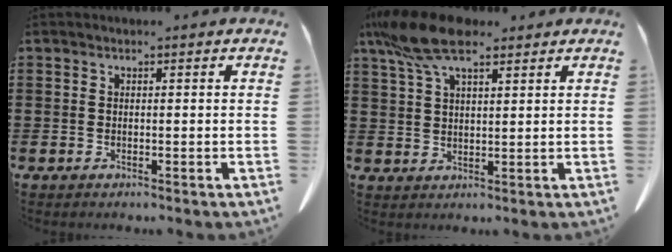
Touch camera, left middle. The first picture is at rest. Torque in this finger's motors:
{"motor_torque": [1.08, 0.24, 0.79, 0.21]}